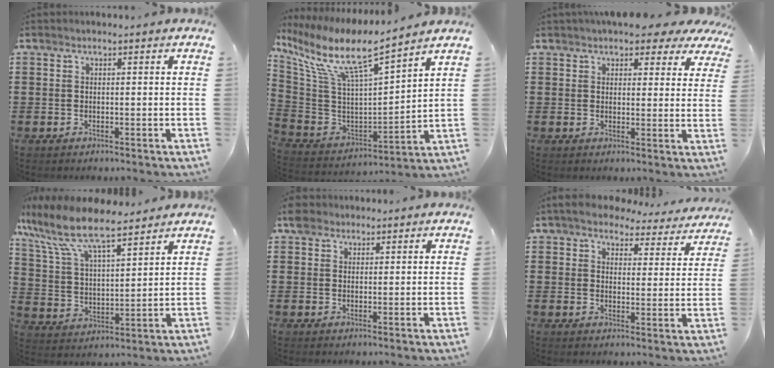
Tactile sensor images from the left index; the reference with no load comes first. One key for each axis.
{"total": 10.2, "fx": 7.0, "fy": 1.5, "fz": 7.3, "tx": -0.167, "ty": -0.051, "tz": 0.114}
{"total": 4.3, "fx": 3.6, "fy": 1.9, "fz": 1.3, "tx": -0.028, "ty": -0.009, "tz": 0.061}
{"total": 9.9, "fx": 7.9, "fy": 2.4, "fz": 5.5, "tx": -0.136, "ty": -0.031, "tz": 0.136}
{"total": 3.0, "fx": 2.2, "fy": 1.9, "fz": 0.7, "tx": -0.016, "ty": 0.008, "tz": 0.041}
{"total": 5.0, "fx": 4.6, "fy": 1.5, "fz": 1.2, "tx": -0.048, "ty": -0.021, "tz": 0.079}